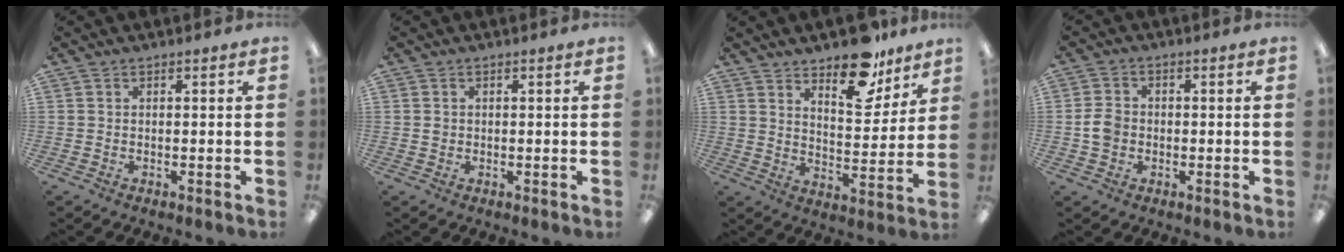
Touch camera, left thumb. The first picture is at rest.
{"total": 1.0, "force": [0.2, 0.9, 0.3], "torque": [-0.006, 0.005, 0.002]}
{"total": 14.1, "force": [11.1, 6.1, 6.3], "torque": [-0.073, -0.076, 0.195]}
{"total": 4.7, "force": [-0.5, 3.9, 2.6], "torque": [-0.039, 0.007, -0.008]}